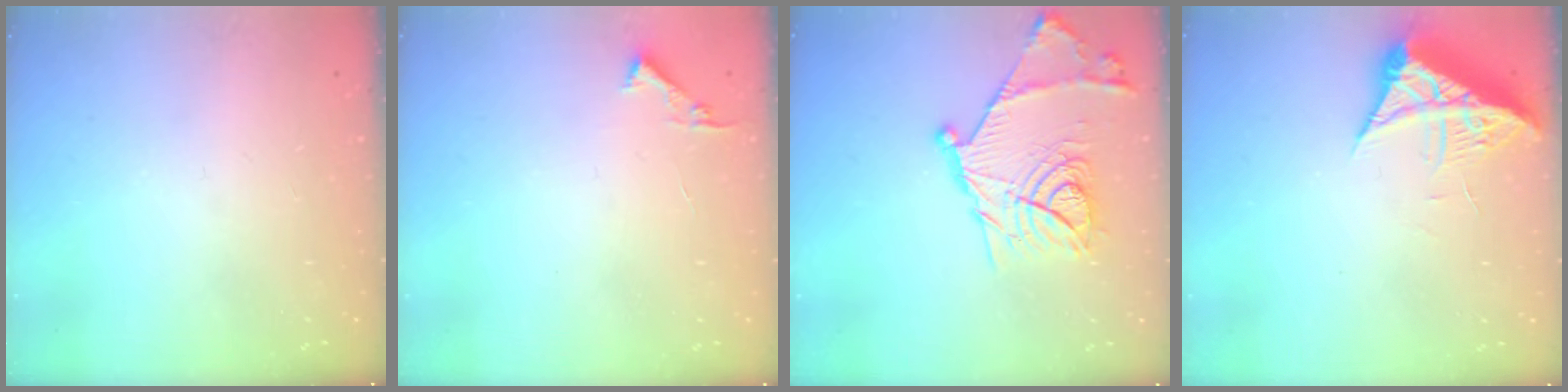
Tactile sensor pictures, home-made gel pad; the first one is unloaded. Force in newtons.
{"total": 3.4, "press": 3.4, "slide": 0.4}
{"total": 19.6, "press": 19.6, "slide": 0.6}
{"total": 7.2, "press": 7.2, "slide": 0.8}